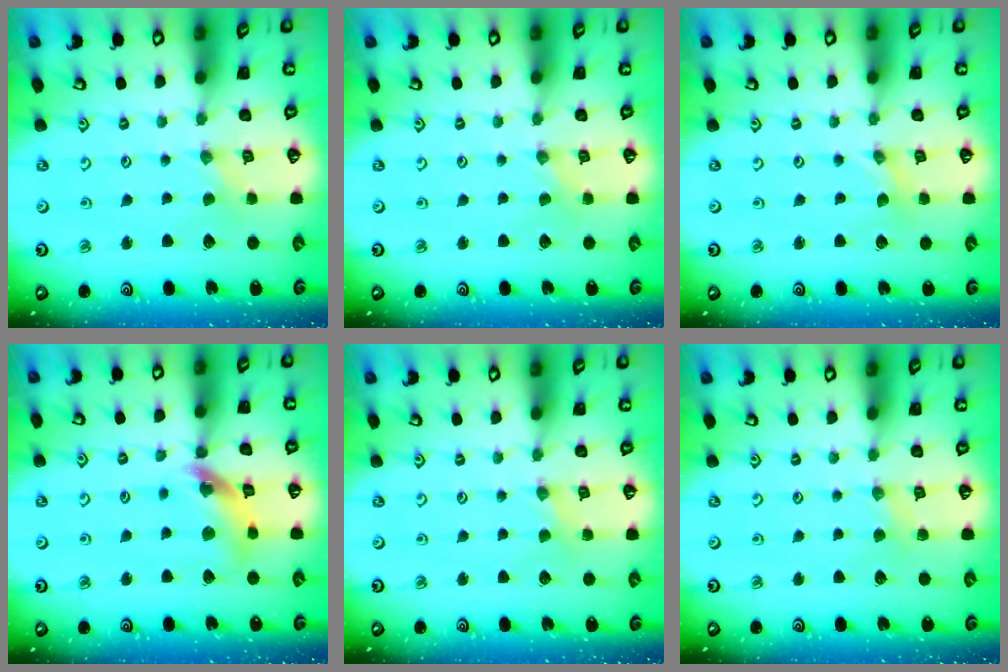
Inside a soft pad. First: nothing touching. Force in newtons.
{"total": 0.0}
{"total": 0.0}
{"total": 13.3, "press": 13.2, "slide": 1.6}
{"total": 2.3, "press": 2.3, "slide": 0.4}
{"total": 3.2, "press": 3.2, "slide": 0.5}